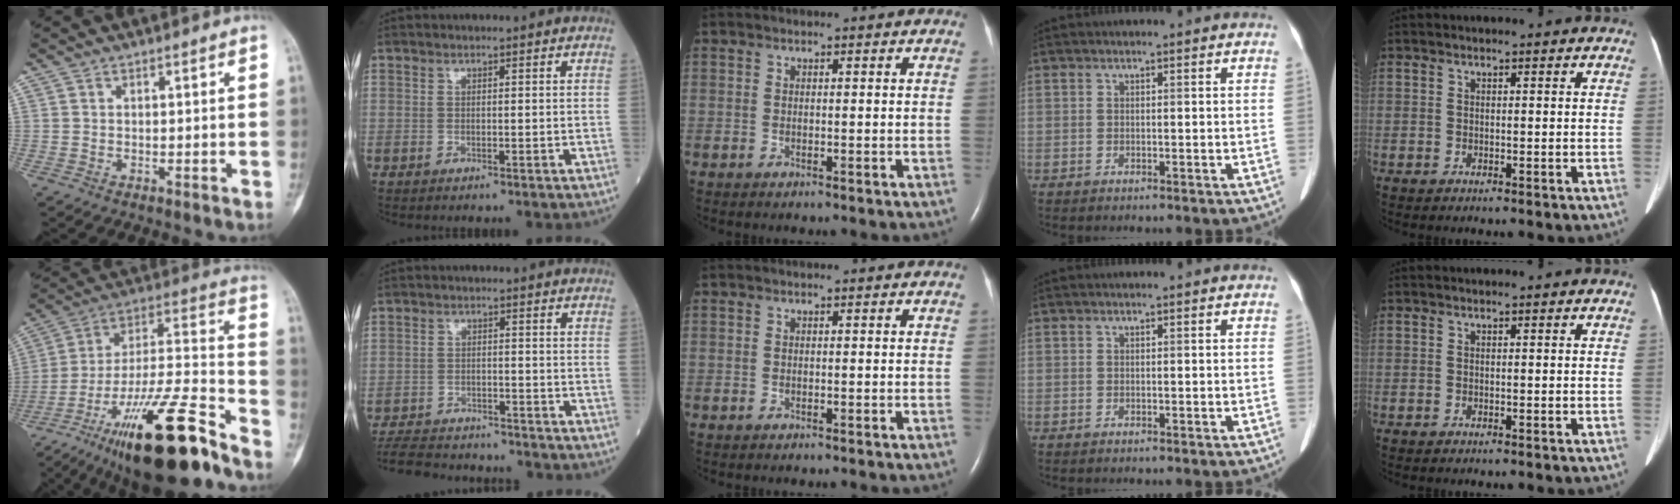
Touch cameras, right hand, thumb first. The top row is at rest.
{"thumb": {"total": 27.4, "force": [-17.7, 6.3, 20.0], "torque": [-0.313, 0.070, -0.296]}, "index": {"total": 12.3, "force": [-11.3, 3.3, 3.4], "torque": [-0.067, 0.003, -0.167]}}